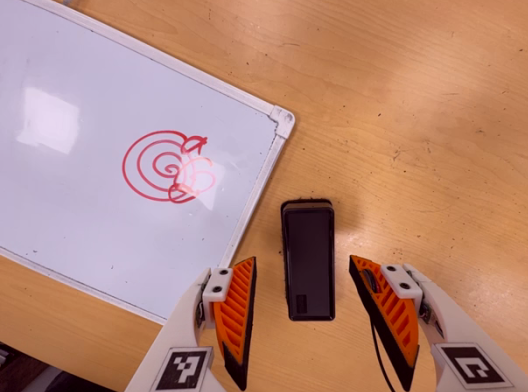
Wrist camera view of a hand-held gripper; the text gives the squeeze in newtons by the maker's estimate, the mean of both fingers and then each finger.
{"total": 0.0}